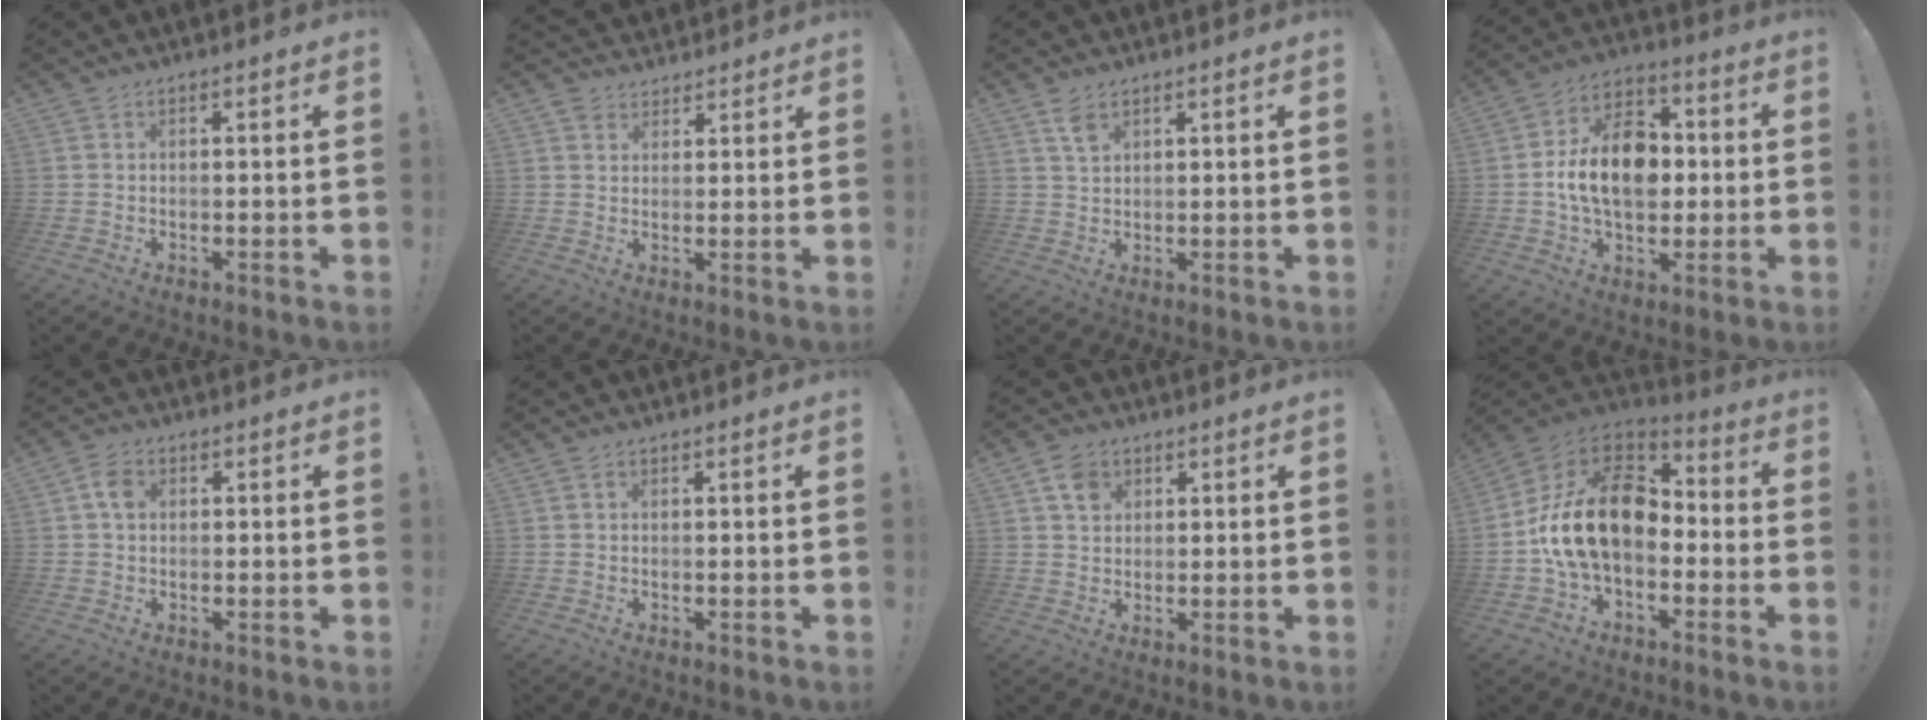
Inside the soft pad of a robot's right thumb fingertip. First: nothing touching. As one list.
[{"total": 4.1, "force": [3.5, 2.3, -0.1], "torque": [0.012, -0.022, 0.064]}, {"total": 4.3, "force": [2.6, 2.1, 2.6], "torque": [-0.042, -0.011, 0.047]}, {"total": 17.1, "force": [-0.1, 11.9, 12.2], "torque": [-0.210, 0.020, 0.004]}, {"total": 4.6, "force": [0.8, 3.4, 3.0], "torque": [-0.054, 0.010, 0.016]}, {"total": 0.7, "force": [0.2, 0.6, 0.1], "torque": [0.004, 0.000, 0.001]}, {"total": 6.7, "force": [3.2, 5.2, 2.8], "torque": [-0.038, -0.006, 0.060]}, {"total": 20.4, "force": [0.0, 13.3, 15.6], "torque": [-0.272, 0.024, 0.013]}]